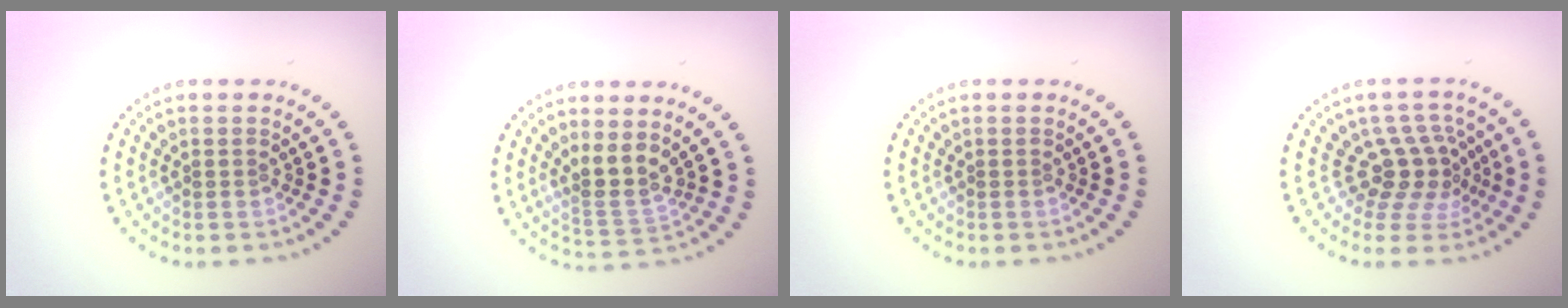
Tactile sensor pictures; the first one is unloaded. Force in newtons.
{"total": 2.9, "press": 2.2, "slide": 1.9}
{"total": 0.0}
{"total": 3.6, "press": 2.6, "slide": 2.5}